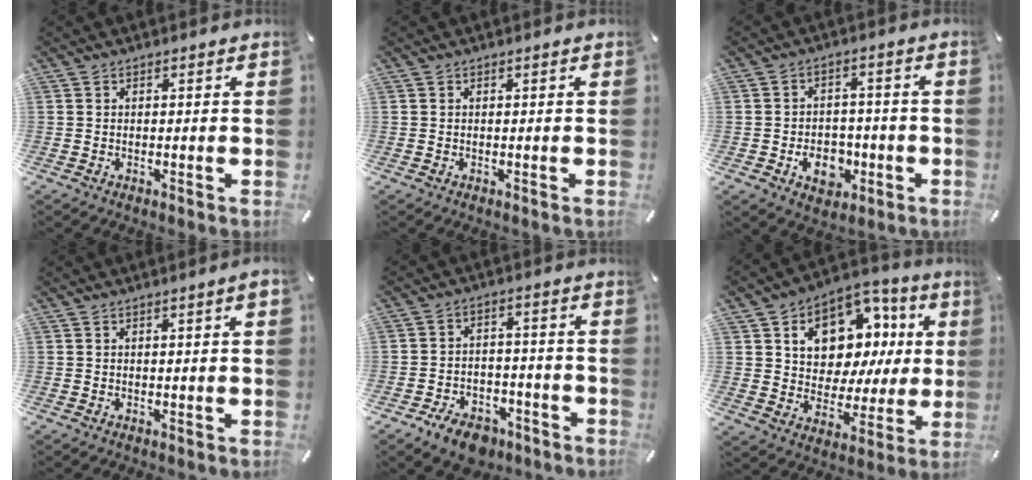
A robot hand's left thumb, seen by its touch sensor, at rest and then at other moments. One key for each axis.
{"total": 0.0}
{"total": 8.2, "fx": -2.8, "fy": 6.4, "fz": 4.4, "tx": -0.073, "ty": 0.013, "tz": -0.047}
{"total": 2.0, "fx": 0.3, "fy": 0.1, "fz": 1.9, "tx": -0.033, "ty": 0.001, "tz": 0.005}
{"total": 7.8, "fx": -5.8, "fy": 4.4, "fz": 3.0, "tx": -0.045, "ty": 0.041, "tz": -0.102}
{"total": 13.6, "fx": 5.3, "fy": 10.5, "fz": 6.9, "tx": -0.105, "ty": -0.038, "tz": 0.099}